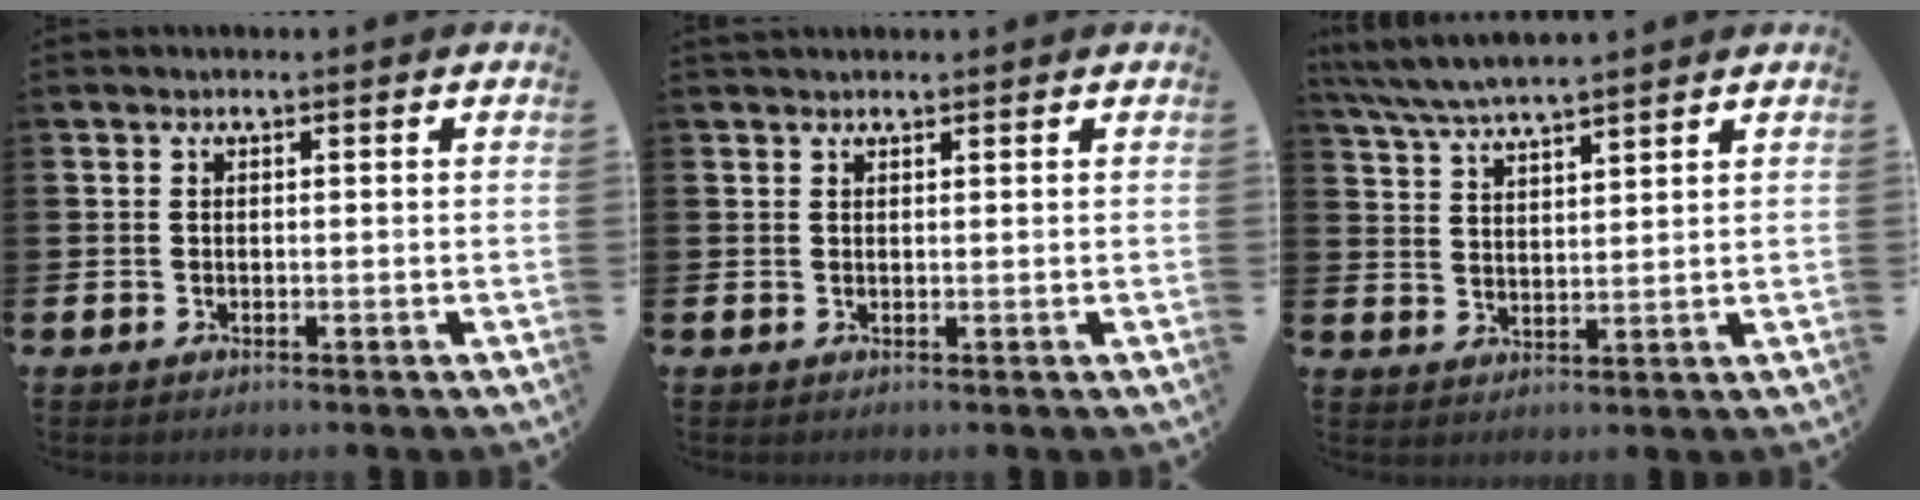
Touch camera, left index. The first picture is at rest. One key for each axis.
{"total": 1.0, "fx": 0.9, "fy": 0.3, "fz": 0.1, "tx": 0.008, "ty": -0.001, "tz": 0.015}
{"total": 5.5, "fx": 5.3, "fy": 0.4, "fz": 1.6, "tx": -0.055, "ty": -0.019, "tz": 0.096}